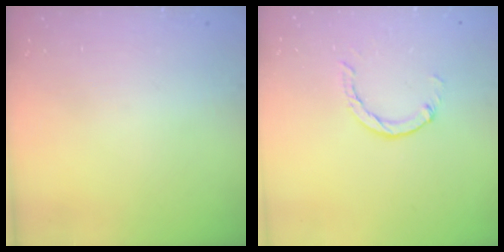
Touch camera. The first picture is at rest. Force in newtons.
{"total": 2.9, "press": 2.9, "slide": 0.4}